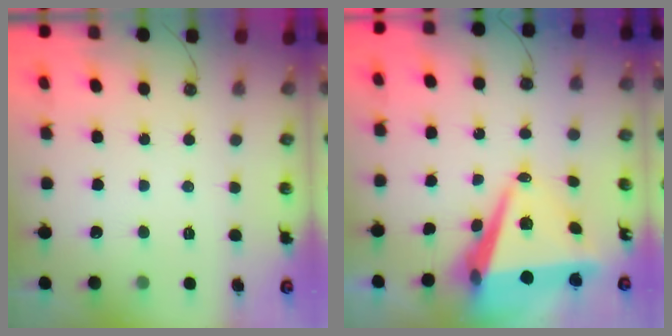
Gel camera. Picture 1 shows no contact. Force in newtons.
{"total": 11.2, "press": 10.5, "slide": 4.0}